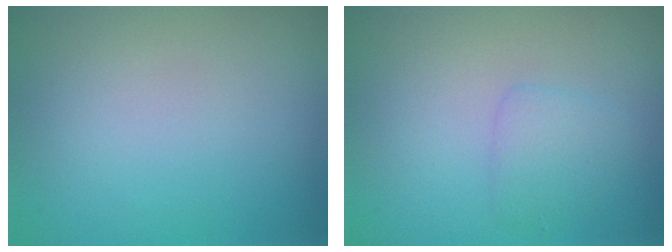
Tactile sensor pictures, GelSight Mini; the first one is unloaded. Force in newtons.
{"total": 1.5, "press": 1.5, "slide": 0.1}